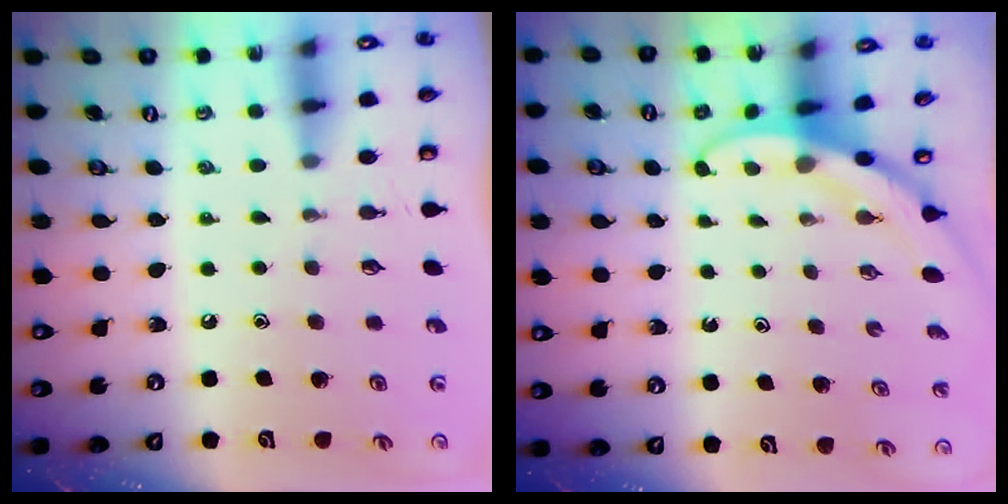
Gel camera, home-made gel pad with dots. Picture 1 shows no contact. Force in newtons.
{"total": 3.0, "press": 3.0, "slide": 0.1}